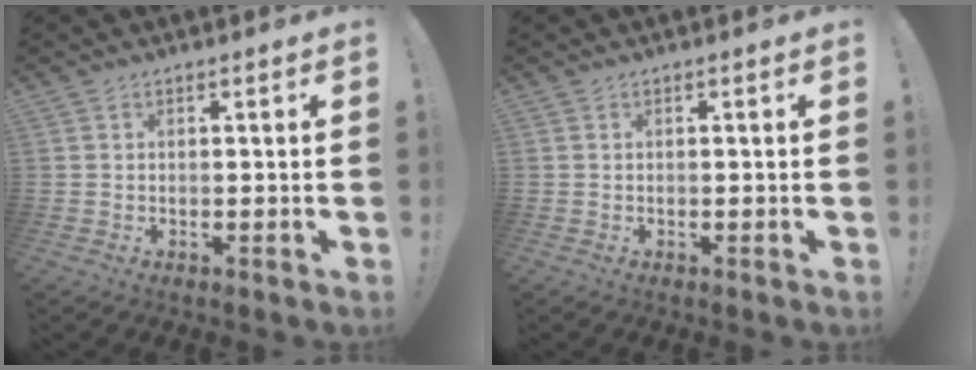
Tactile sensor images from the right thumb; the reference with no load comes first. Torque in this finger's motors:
{"motor_torque": [0.00, 0.00, 0.14, -0.11, 0.04]}